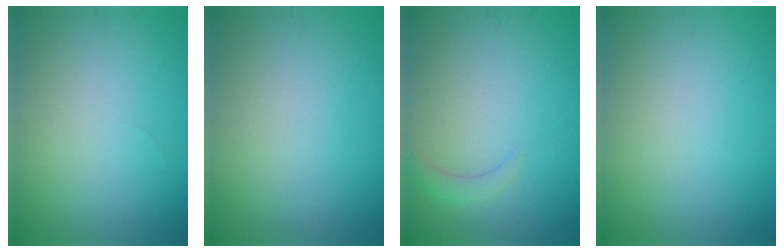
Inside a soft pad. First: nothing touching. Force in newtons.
{"total": 0.0}
{"total": 1.4, "press": 1.4, "slide": 0.2}
{"total": 0.0}